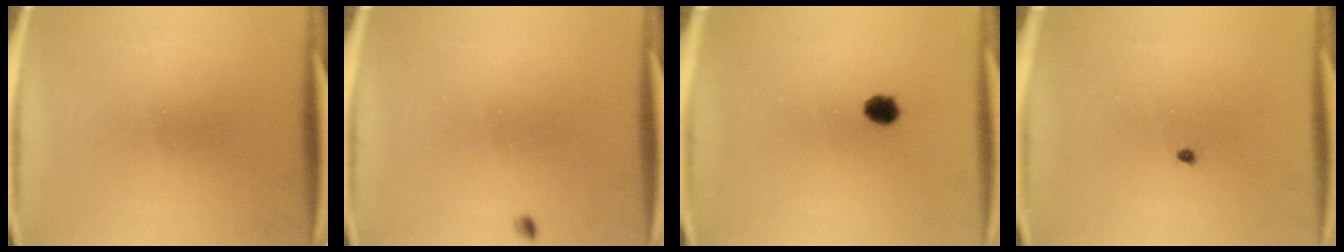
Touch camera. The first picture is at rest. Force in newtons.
{"total": 0.6}
{"total": 2.9}
{"total": 0.6}